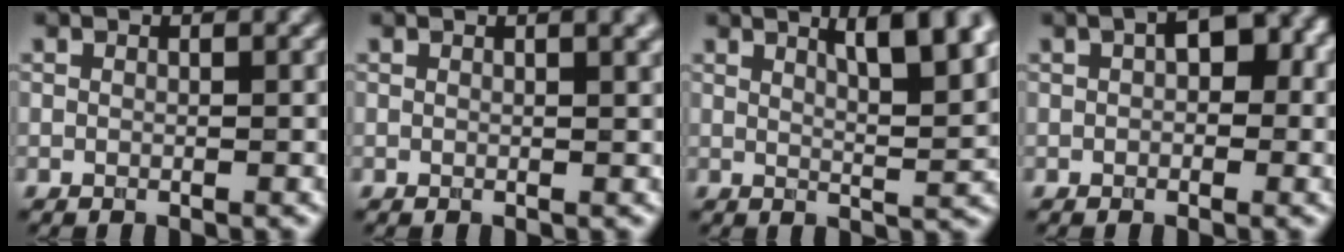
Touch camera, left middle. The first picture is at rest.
{"total": 2.6, "force": [1.2, 0.9, 2.1], "torque": [-0.014, 0.004, 0.011]}
{"total": 7.6, "force": [3.7, 2.2, 6.2], "torque": [-0.062, 0.016, 0.050]}
{"total": 3.5, "force": [0.7, 2.0, 2.9], "torque": [-0.033, 0.011, 0.003]}